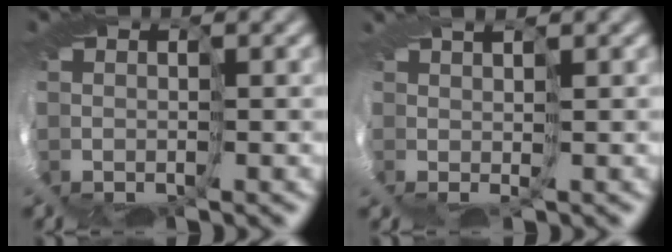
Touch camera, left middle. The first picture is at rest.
{"total": 3.4, "force": [0.8, -3.0, -1.2], "torque": [0.032, 0.004, -0.009]}